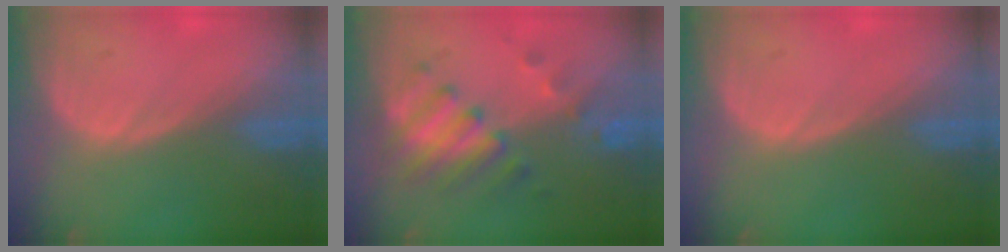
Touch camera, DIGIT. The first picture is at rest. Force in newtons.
{"total": 7.2, "press": 6.8, "slide": 2.3}
{"total": 0.0}